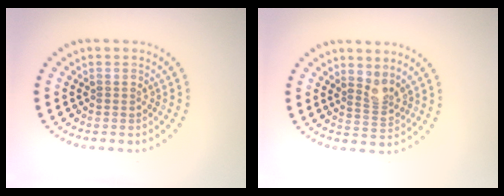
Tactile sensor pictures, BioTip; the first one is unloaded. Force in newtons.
{"total": 2.1, "press": 1.5, "slide": 1.4}